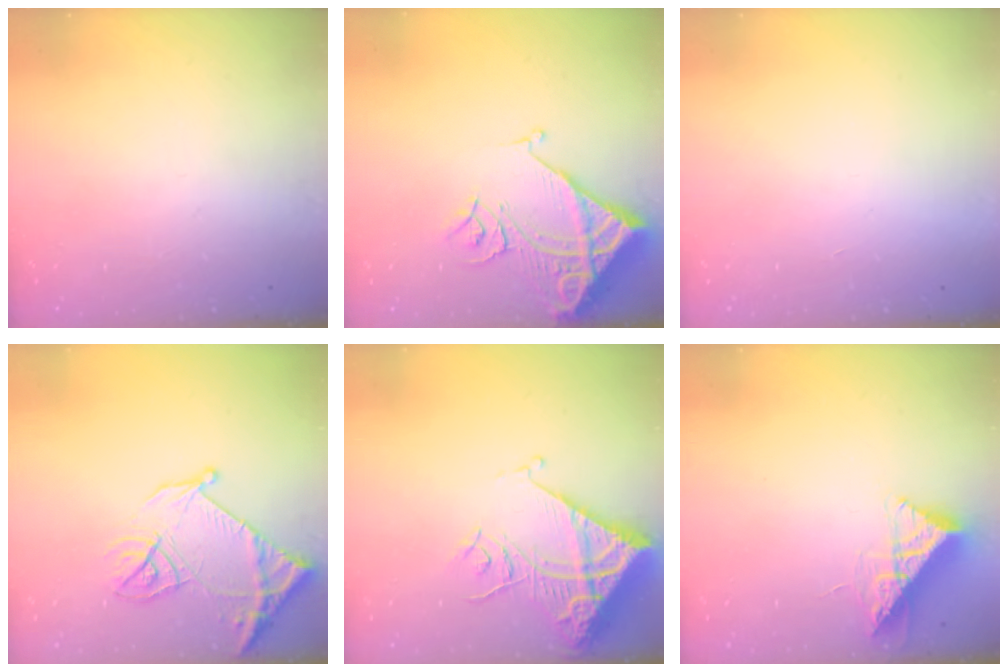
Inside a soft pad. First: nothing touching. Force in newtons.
{"total": 12.1, "press": 12.0, "slide": 1.6}
{"total": 1.7, "press": 1.7, "slide": 0.1}
{"total": 14.4, "press": 14.3, "slide": 1.6}
{"total": 14.6, "press": 14.5, "slide": 1.4}
{"total": 10.4, "press": 10.4, "slide": 0.7}